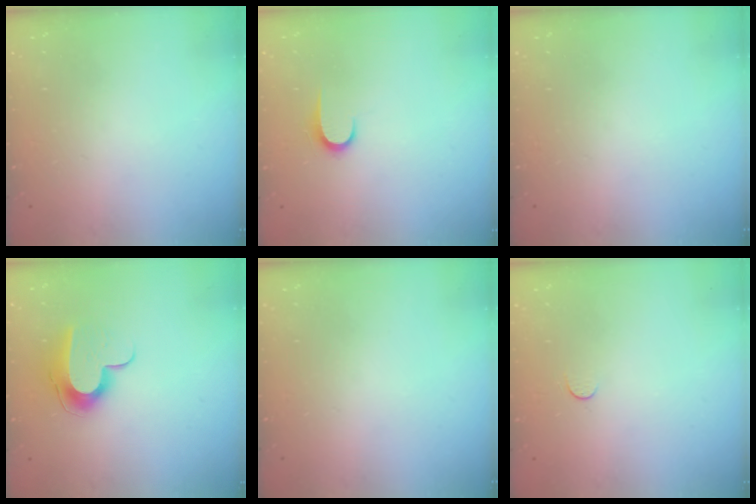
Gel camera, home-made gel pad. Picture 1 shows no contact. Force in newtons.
{"total": 6.1, "press": 6.1, "slide": 0.6}
{"total": 0.0}
{"total": 10.4, "press": 10.4, "slide": 0.3}
{"total": 0.0}
{"total": 3.1, "press": 3.1, "slide": 0.4}